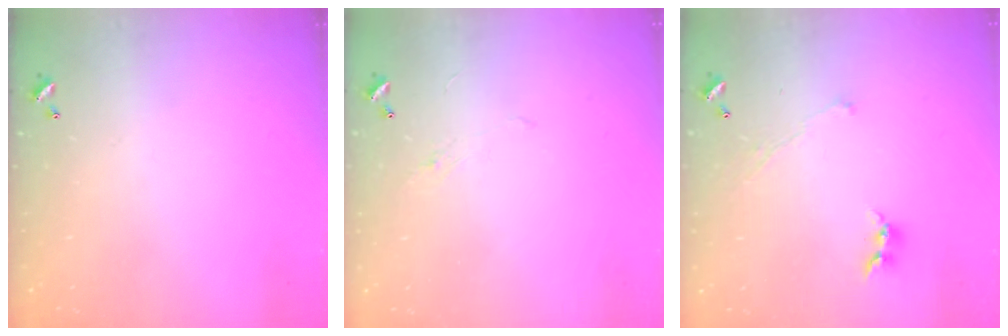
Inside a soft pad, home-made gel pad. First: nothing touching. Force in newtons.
{"total": 0.8, "press": 0.5, "slide": 0.6}
{"total": 0.8, "press": 0.7, "slide": 0.5}